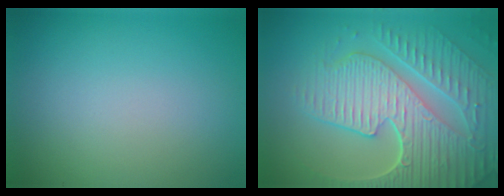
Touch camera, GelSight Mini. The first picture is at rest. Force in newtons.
{"total": 10.0, "press": 6.6, "slide": 7.5}